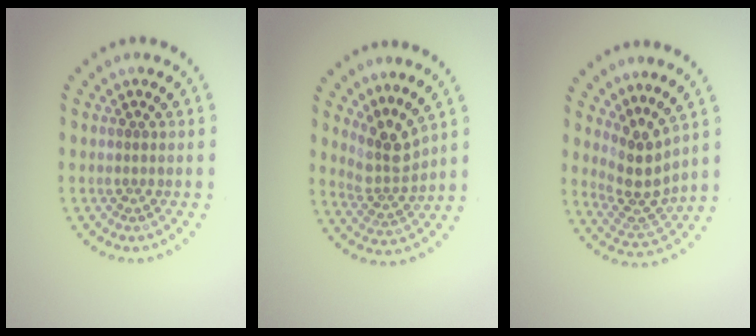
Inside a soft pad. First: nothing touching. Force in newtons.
{"total": 3.2, "press": 2.2, "slide": 2.2}
{"total": 3.7, "press": 2.8, "slide": 2.5}